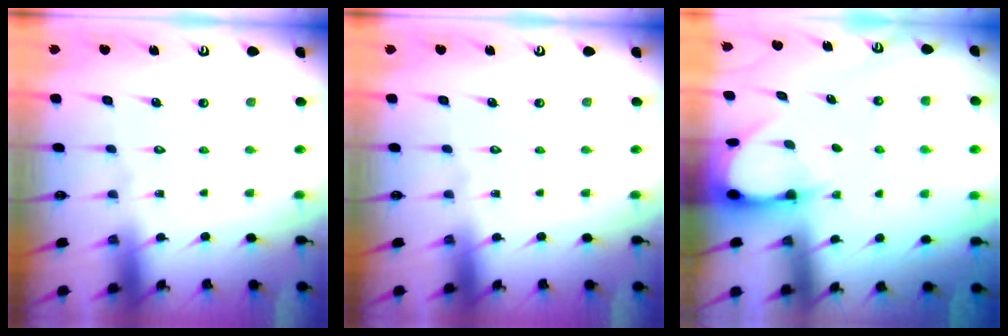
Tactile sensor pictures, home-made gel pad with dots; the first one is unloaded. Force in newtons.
{"total": 0.0}
{"total": 3.2, "press": 3.2, "slide": 0.3}